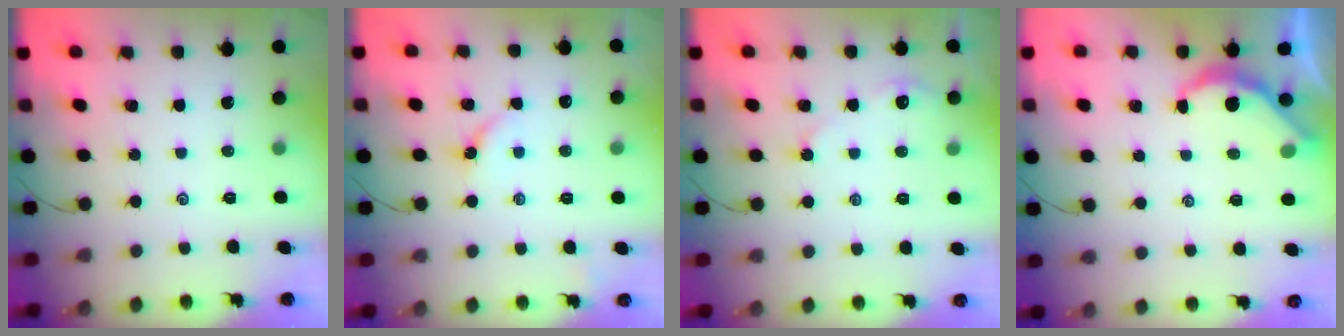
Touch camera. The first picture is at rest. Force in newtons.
{"total": 3.4, "press": 3.4, "slide": 0.6}
{"total": 2.8, "press": 2.8, "slide": 0.4}
{"total": 4.5, "press": 4.5, "slide": 0.3}